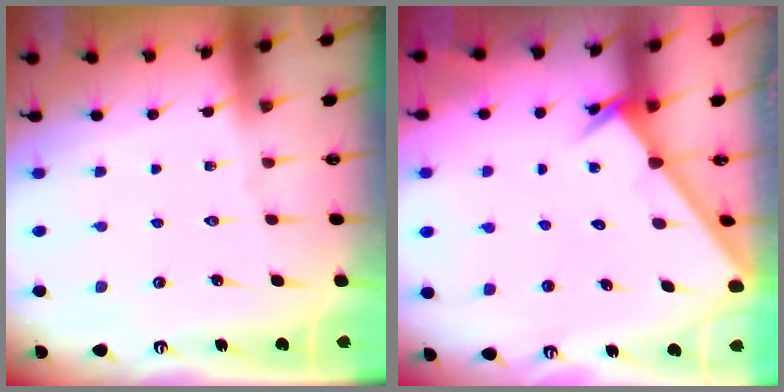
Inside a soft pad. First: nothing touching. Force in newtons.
{"total": 2.6, "press": 2.6, "slide": 0.1}